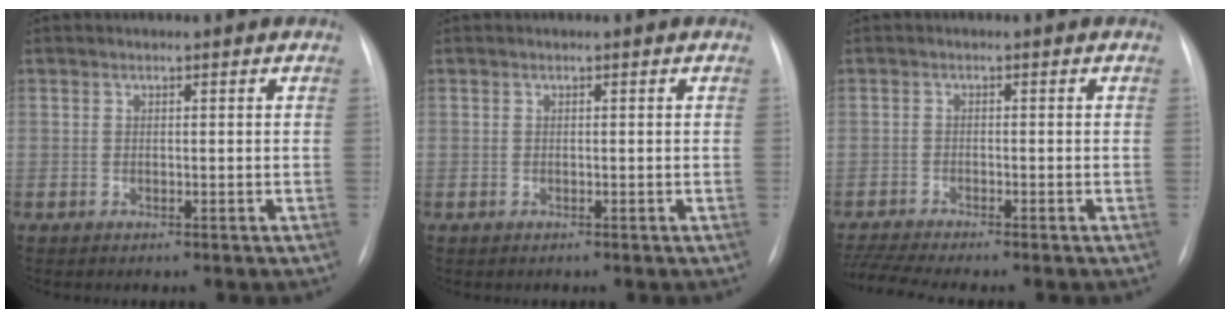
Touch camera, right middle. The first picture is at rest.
{"total": 0.0}
{"total": 6.1, "force": [-5.4, -0.8, 2.7], "torque": [-0.051, -0.012, -0.092]}